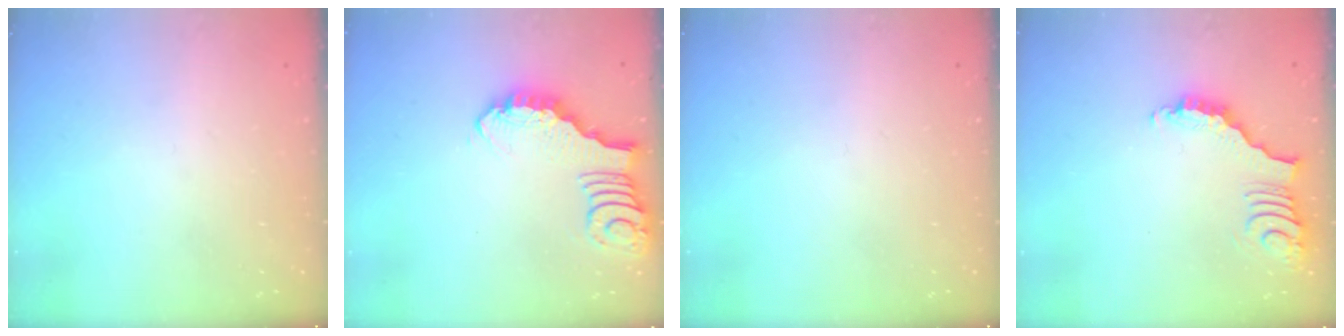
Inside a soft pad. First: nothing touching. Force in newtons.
{"total": 2.7, "press": 2.7, "slide": 0.2}
{"total": 0.0}
{"total": 3.9, "press": 3.8, "slide": 0.7}